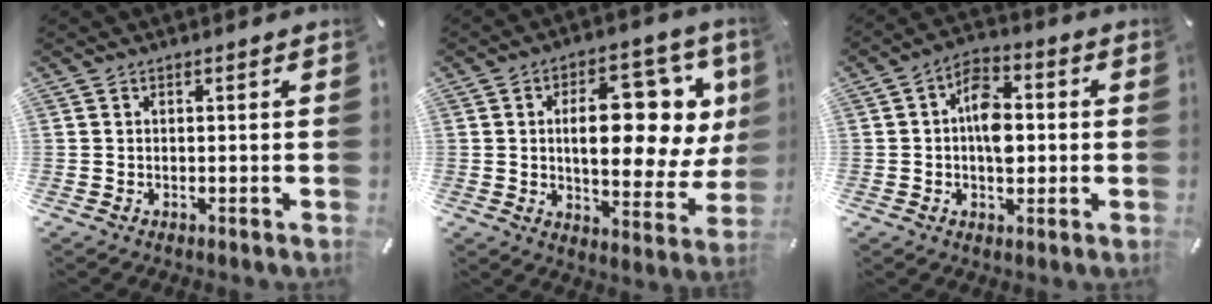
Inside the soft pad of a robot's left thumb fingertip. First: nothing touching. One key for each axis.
{"total": 18.6, "fx": 5.2, "fy": 9.5, "fz": 15.1, "tx": -0.205, "ty": -0.034, "tz": 0.084}
{"total": 8.9, "fx": -0.4, "fy": 5.7, "fz": 6.9, "tx": -0.097, "ty": 0.006, "tz": -0.009}